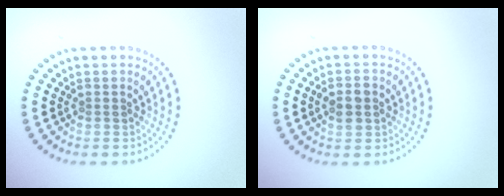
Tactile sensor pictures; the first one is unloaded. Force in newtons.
{"total": 2.2, "press": 2.2, "slide": 0.1}